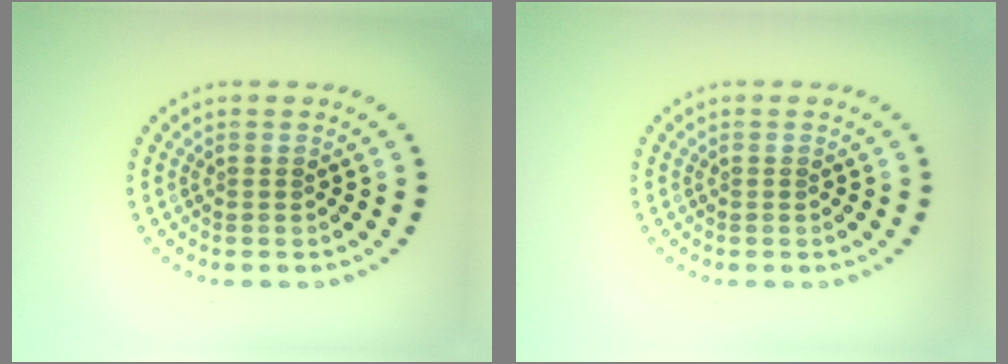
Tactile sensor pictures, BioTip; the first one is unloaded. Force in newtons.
{"total": 0.0}